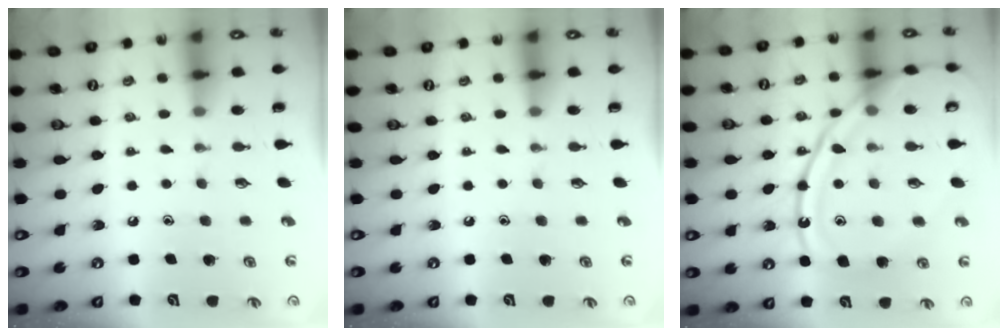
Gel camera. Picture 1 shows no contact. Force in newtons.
{"total": 0.0}
{"total": 17.8, "press": 17.8, "slide": 1.5}